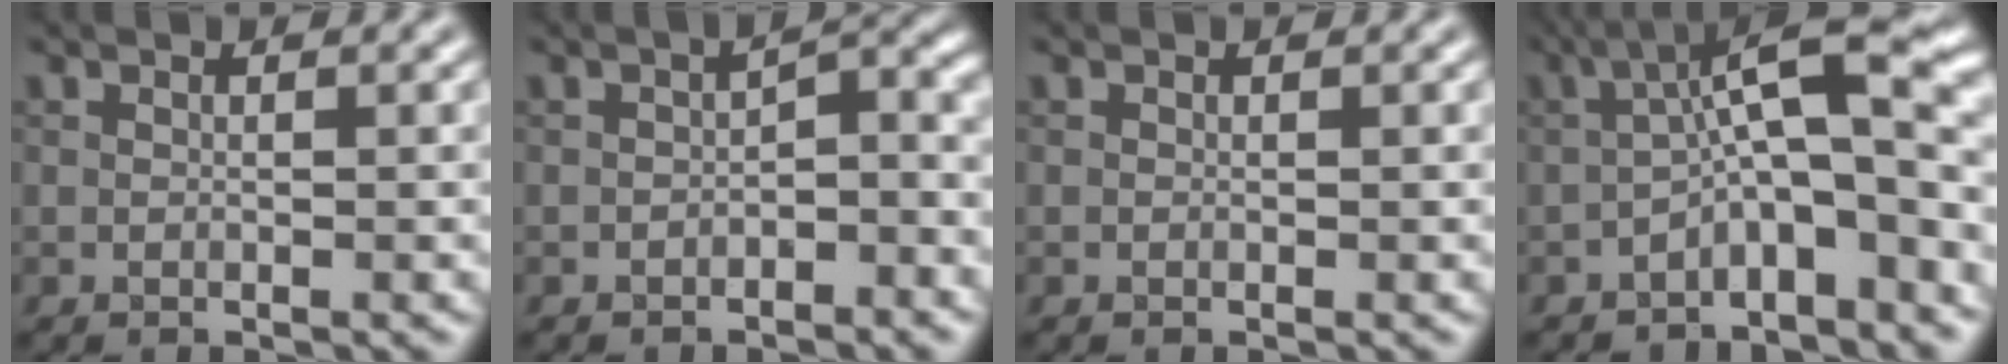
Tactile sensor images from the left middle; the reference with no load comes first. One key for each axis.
{"total": 2.8, "fx": -1.2, "fy": 1.2, "fz": 2.2, "tx": -0.032, "ty": 0.011, "tz": -0.024}
{"total": 0.0}
{"total": 8.6, "fx": -2.3, "fy": 2.3, "fz": 8.0, "tx": -0.120, "ty": 0.033, "tz": -0.049}